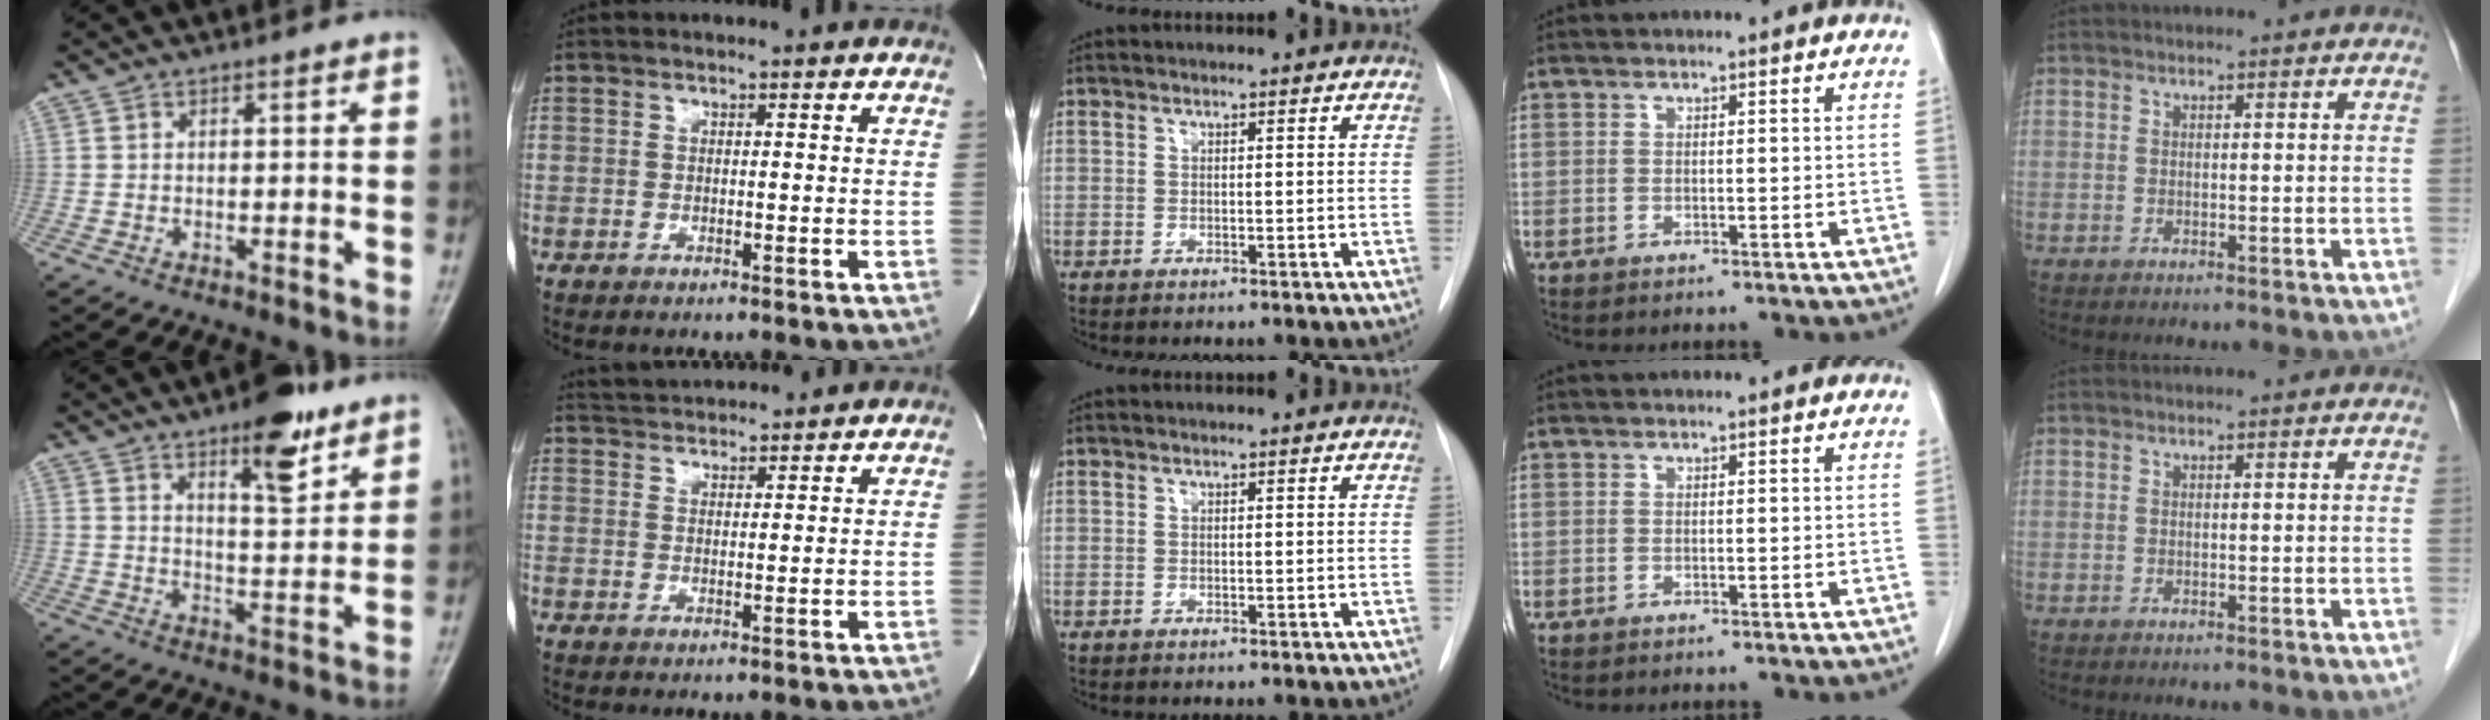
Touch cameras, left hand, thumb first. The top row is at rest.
{"thumb": {"total": 11.0, "force": [6.8, 3.7, 7.7], "torque": [-0.093, -0.042, 0.104]}, "index": {"total": 5.5, "force": [5.5, 0.5, 0.8], "torque": [-0.021, 0.024, 0.088]}}